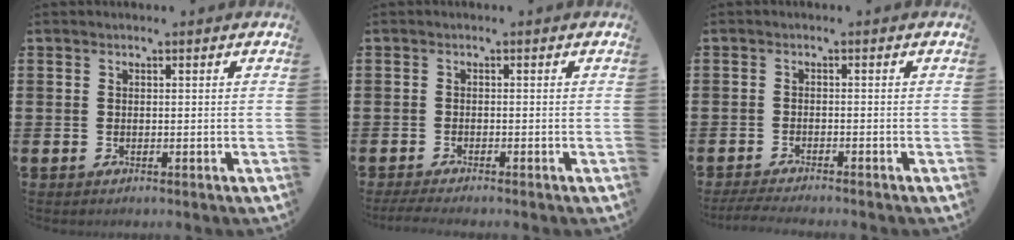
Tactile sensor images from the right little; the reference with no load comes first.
{"total": 1.3, "force": [-0.9, 0.1, 0.9], "torque": [-0.014, -0.002, -0.017]}
{"total": 1.7, "force": [-1.5, -0.1, 0.8], "torque": [-0.011, 0.002, -0.029]}